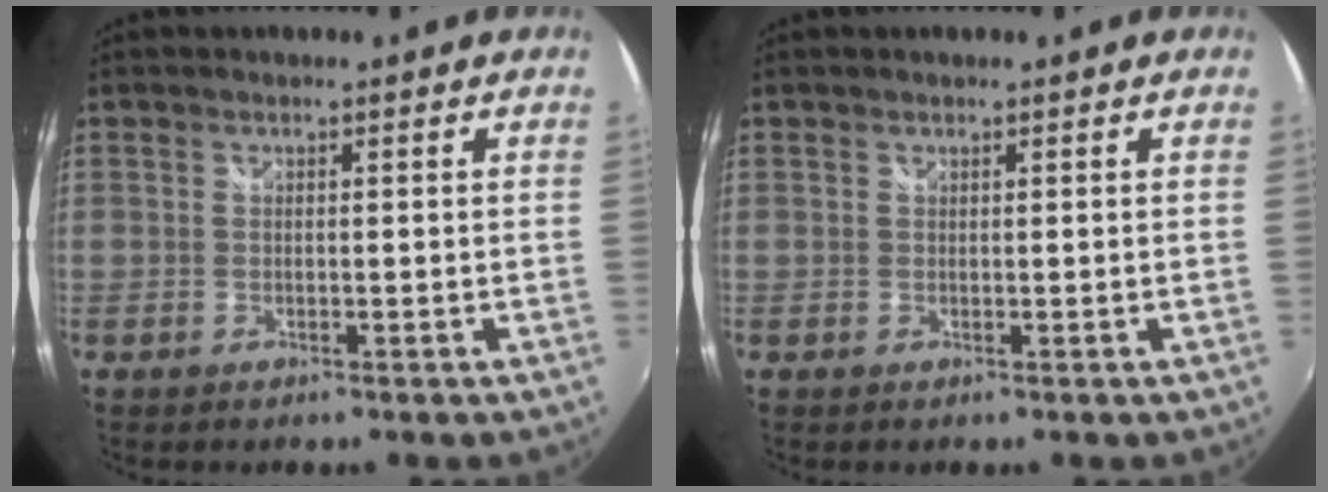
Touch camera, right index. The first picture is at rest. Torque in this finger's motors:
{"motor_torque": [-0.09, -0.04, -0.03, 0.00]}